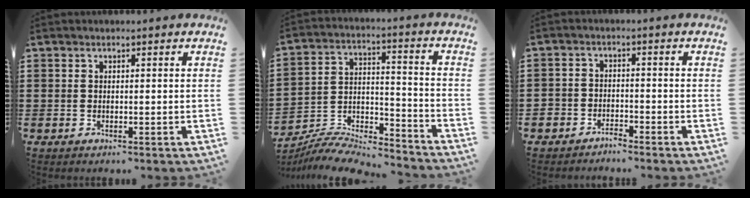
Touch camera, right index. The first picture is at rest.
{"total": 7.8, "force": [-7.6, 1.0, 1.7], "torque": [-0.025, 0.011, -0.148]}
{"total": 2.8, "force": [-2.7, 0.5, -0.4], "torque": [-0.002, -0.001, -0.061]}